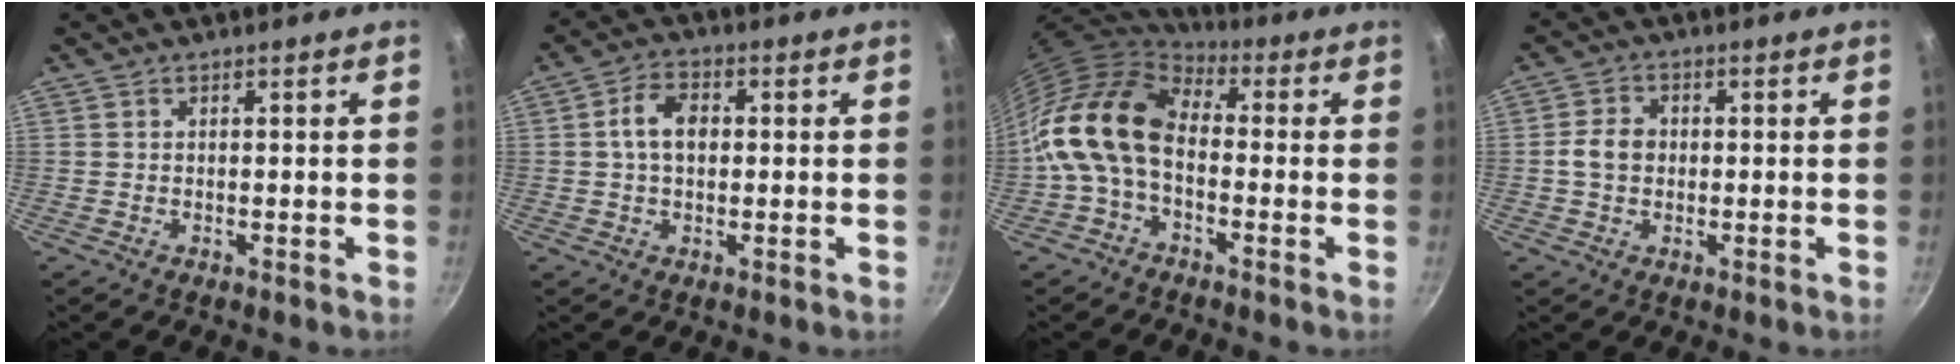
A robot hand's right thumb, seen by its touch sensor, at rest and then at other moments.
{"total": 6.5, "force": [0.6, 4.4, 4.7], "torque": [-0.072, 0.014, 0.003]}
{"total": 14.7, "force": [-1.3, 9.3, 11.3], "torque": [-0.202, 0.031, -0.044]}
{"total": 4.9, "force": [-0.1, 3.9, 2.9], "torque": [-0.041, 0.013, -0.009]}